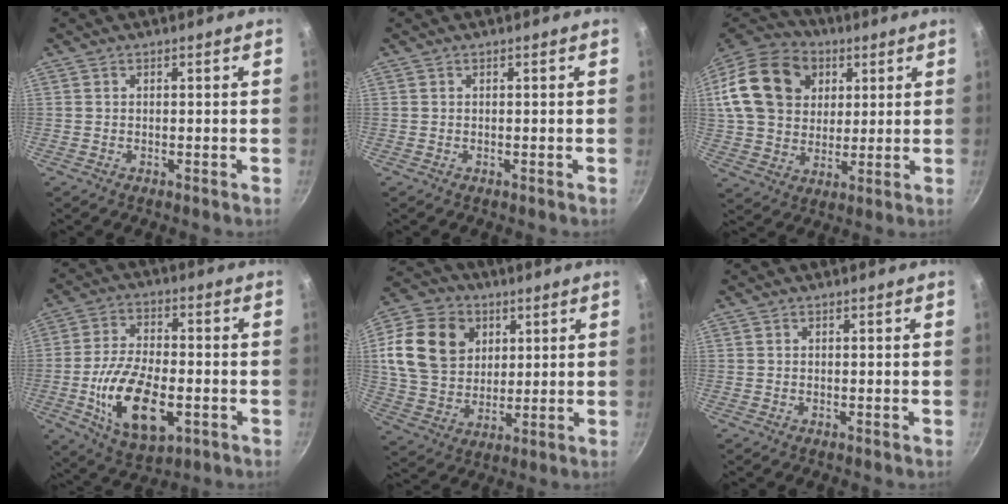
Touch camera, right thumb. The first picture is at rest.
{"total": 0.0}
{"total": 21.3, "force": [6.1, 16.7, 11.9], "torque": [-0.213, 0.017, 0.105]}
{"total": 16.5, "force": [-4.1, 8.5, 13.5], "torque": [-0.239, 0.013, -0.068]}
{"total": 19.8, "force": [5.8, 15.4, 10.9], "torque": [-0.202, -0.002, 0.107]}
{"total": 0.0}